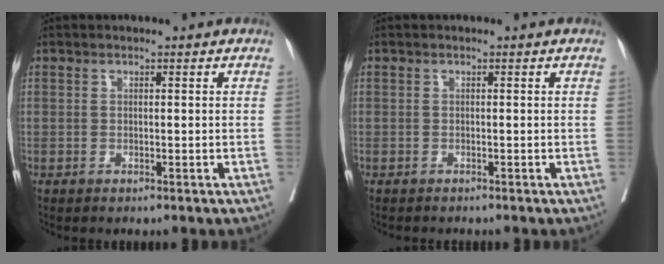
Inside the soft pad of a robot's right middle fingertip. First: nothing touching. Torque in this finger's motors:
{"motor_torque": [0.96, -1.18, 0.03, 0.02]}